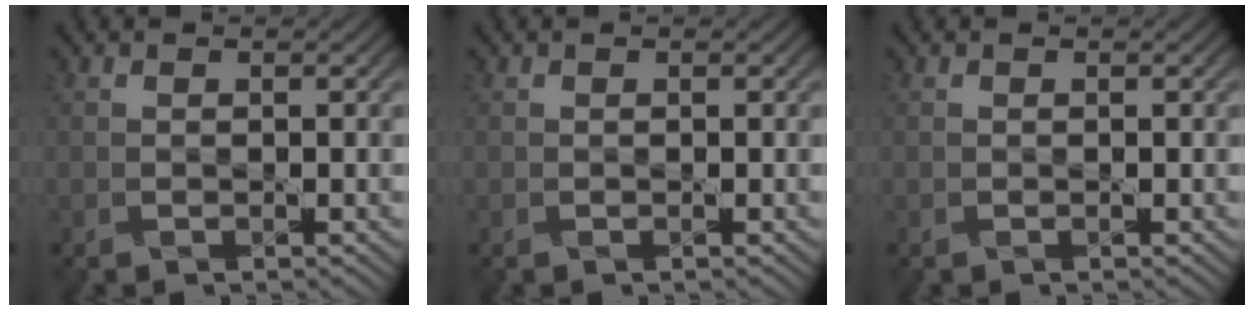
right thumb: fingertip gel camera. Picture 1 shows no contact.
{"total": 0.0}
{"total": 0.0}